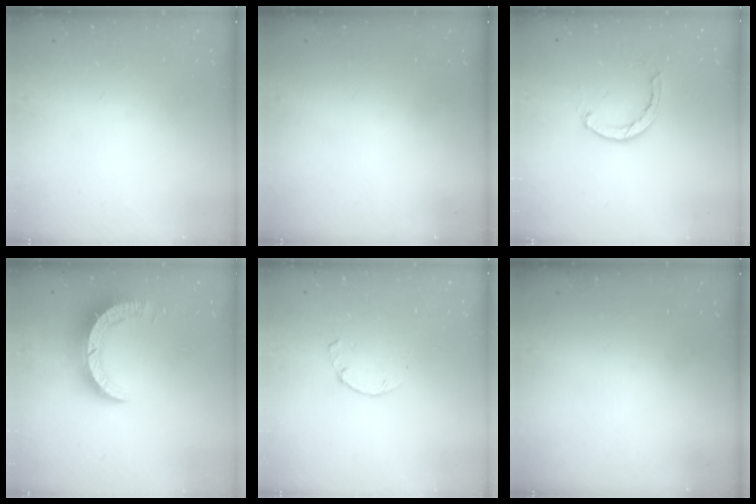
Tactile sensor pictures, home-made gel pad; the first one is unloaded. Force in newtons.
{"total": 0.0}
{"total": 2.4, "press": 2.3, "slide": 0.4}
{"total": 10.3, "press": 10.2, "slide": 1.1}
{"total": 1.7, "press": 1.7, "slide": 0.3}
{"total": 0.0}